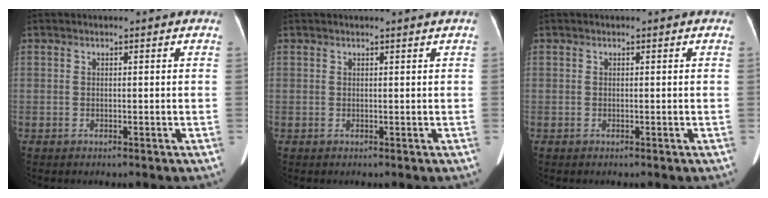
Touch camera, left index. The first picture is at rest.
{"total": 0.7, "force": [0.6, -0.3, 0.3], "torque": [-0.010, -0.001, 0.014]}
{"total": 0.0}